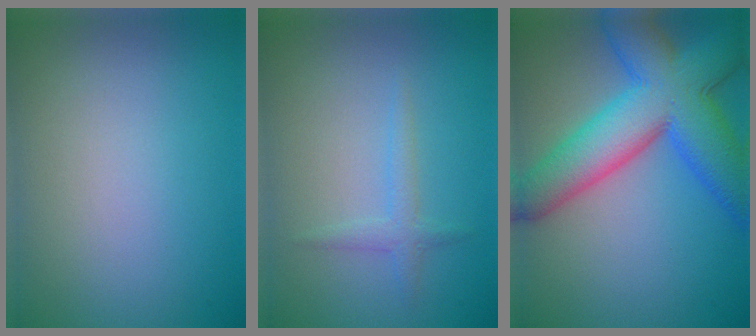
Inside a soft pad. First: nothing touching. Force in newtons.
{"total": 1.5, "press": 1.4, "slide": 0.2}
{"total": 10.8, "press": 10.8, "slide": 0.4}